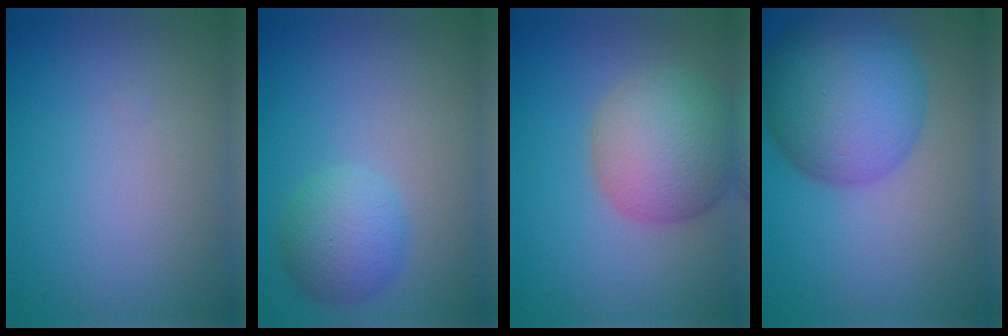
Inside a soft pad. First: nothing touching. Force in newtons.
{"total": 3.7, "press": 3.7, "slide": 0.2}
{"total": 7.2, "press": 7.2, "slide": 0.5}
{"total": 9.6, "press": 9.6, "slide": 0.3}